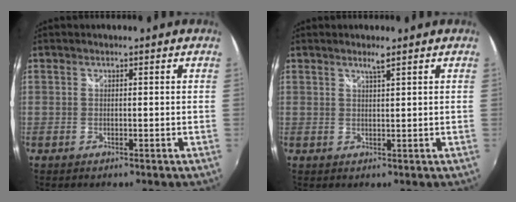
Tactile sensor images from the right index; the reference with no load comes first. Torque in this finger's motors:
{"motor_torque": [0.01, 0.00, 0.00, 0.00]}